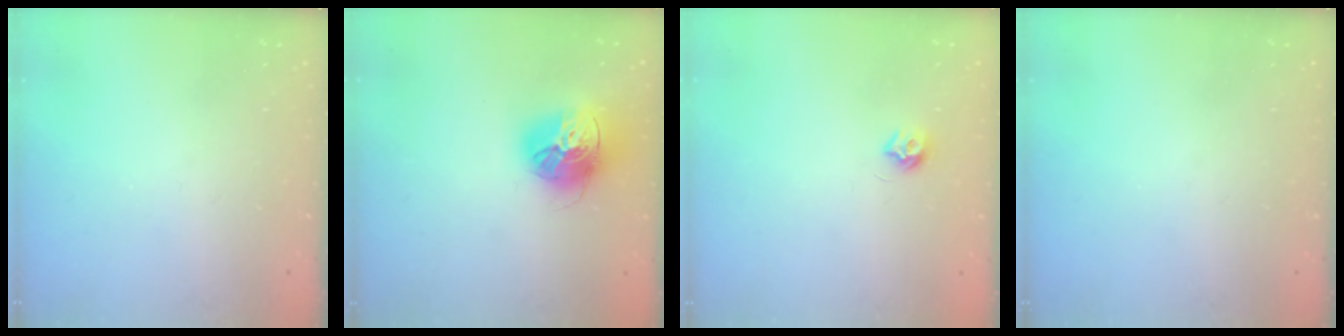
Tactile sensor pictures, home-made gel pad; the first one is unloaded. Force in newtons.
{"total": 16.8, "press": 16.7, "slide": 1.5}
{"total": 6.4, "press": 6.3, "slide": 0.6}
{"total": 0.0}